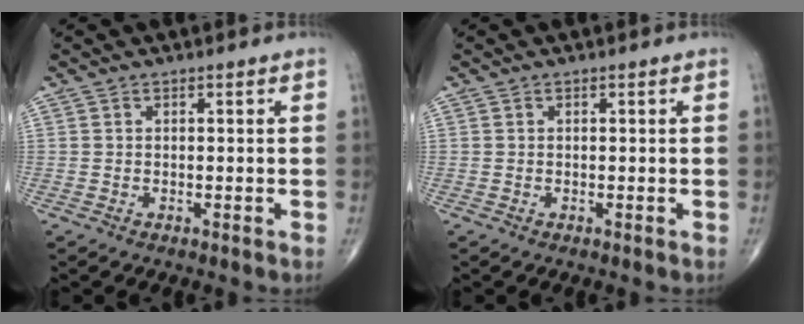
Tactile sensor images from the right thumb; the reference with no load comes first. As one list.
[{"total": 0.0}]